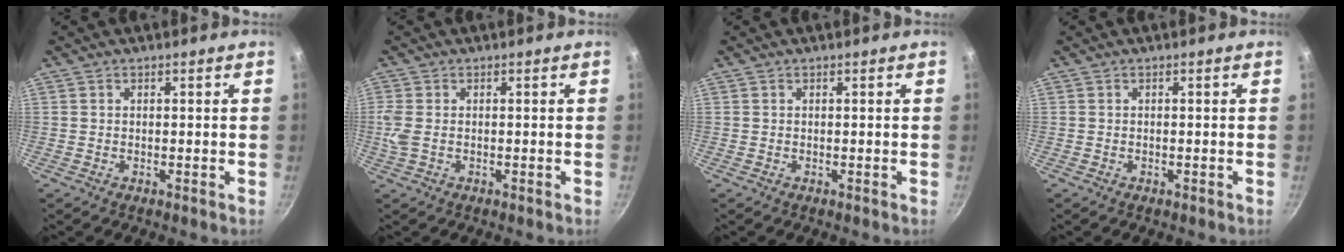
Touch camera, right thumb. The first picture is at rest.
{"total": 3.1, "force": [-0.1, 1.8, 2.5], "torque": [-0.059, 0.000, -0.003]}
{"total": 0.0}
{"total": 0.0}